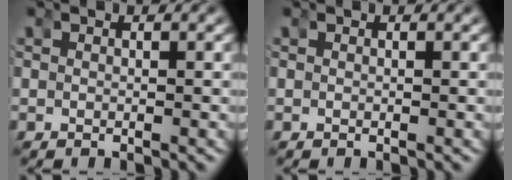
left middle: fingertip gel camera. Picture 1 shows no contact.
{"total": 0.0}